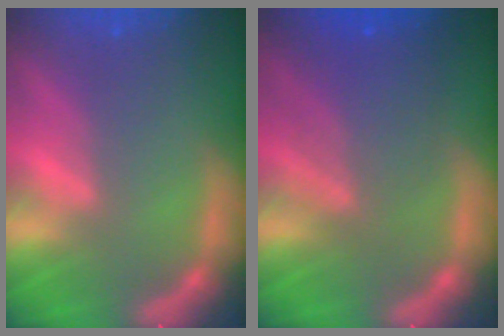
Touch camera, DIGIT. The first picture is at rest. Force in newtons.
{"total": 6.0}